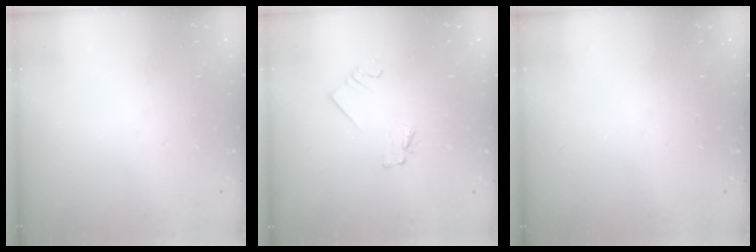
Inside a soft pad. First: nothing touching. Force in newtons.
{"total": 1.6, "press": 1.5, "slide": 0.2}
{"total": 0.0}